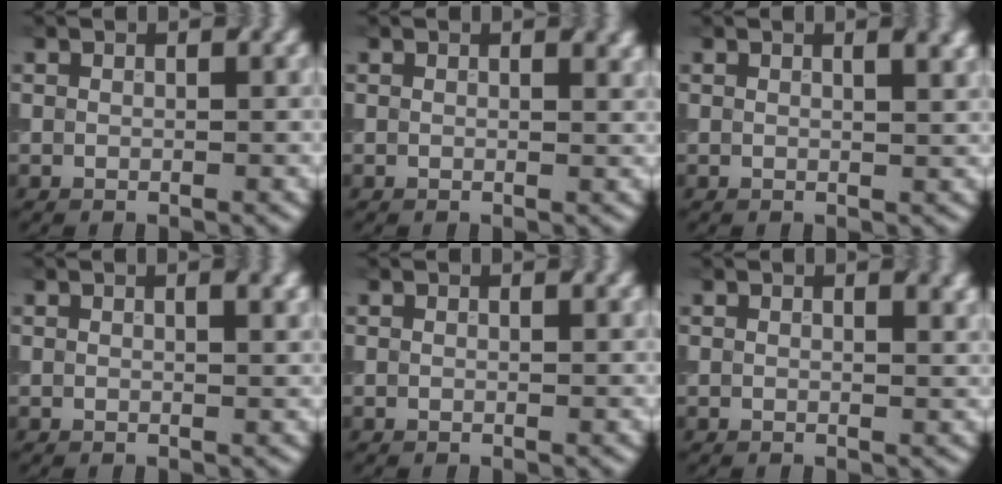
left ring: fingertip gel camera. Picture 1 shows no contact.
{"total": 1.1, "force": [0.6, 0.5, 0.8], "torque": [-0.009, -0.002, 0.011]}
{"total": 1.6, "force": [0.9, 0.6, 1.2], "torque": [-0.015, 0.000, 0.018]}
{"total": 1.1, "force": [0.6, 0.3, 0.9], "torque": [-0.010, -0.001, 0.015]}
{"total": 0.0}
{"total": 1.5, "force": [0.7, 0.7, 1.2], "torque": [-0.012, -0.001, 0.013]}